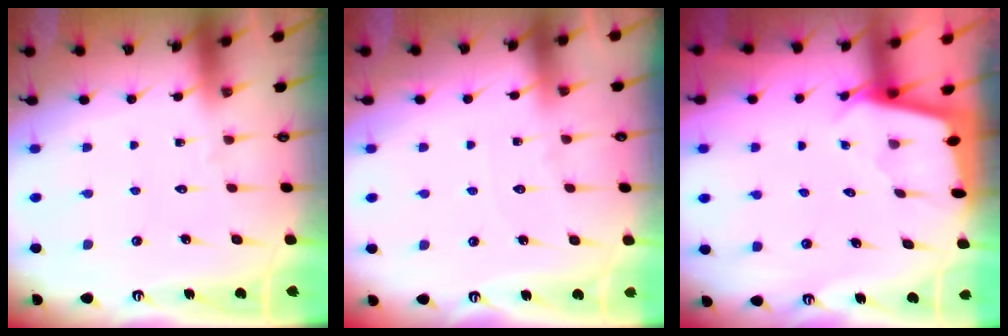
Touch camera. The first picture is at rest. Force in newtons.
{"total": 3.6, "press": 3.6, "slide": 0.5}
{"total": 1.9, "press": 1.9, "slide": 0.1}